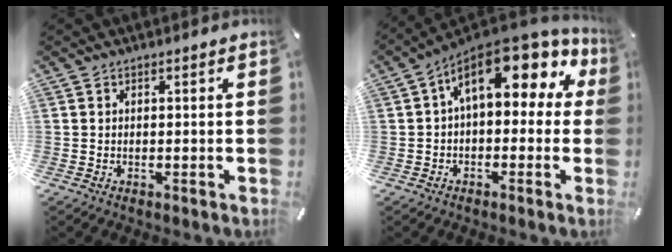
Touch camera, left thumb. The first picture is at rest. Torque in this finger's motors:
{"motor_torque": [2.12, 2.89, 1.56, -1.21, 0.10]}